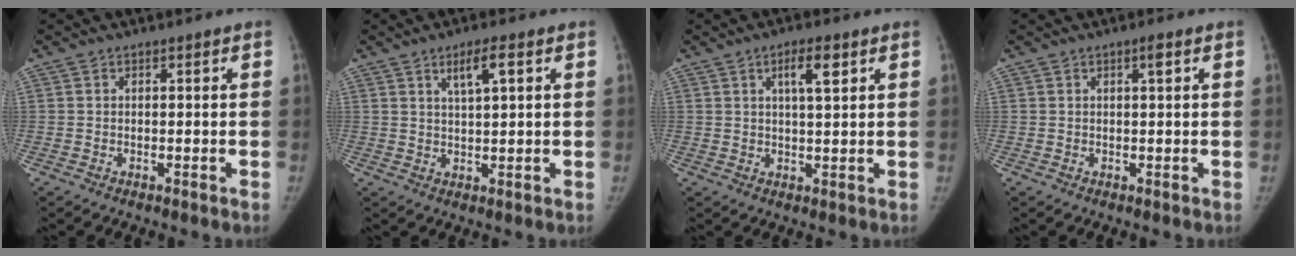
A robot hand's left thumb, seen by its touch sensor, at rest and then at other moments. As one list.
[{"total": 4.6, "force": [2.2, 0.8, 4.0], "torque": [-0.073, -0.008, 0.042]}, {"total": 5.0, "force": [2.3, 1.2, 4.3], "torque": [-0.070, -0.006, 0.040]}, {"total": 1.3, "force": [0.5, 0.1, 1.2], "torque": [-0.021, 0.000, 0.009]}]